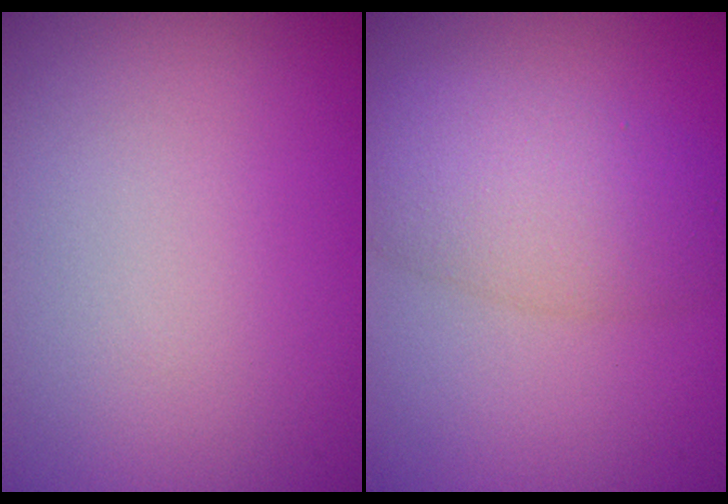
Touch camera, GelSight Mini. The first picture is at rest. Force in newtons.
{"total": 5.4, "press": 5.4, "slide": 0.2}